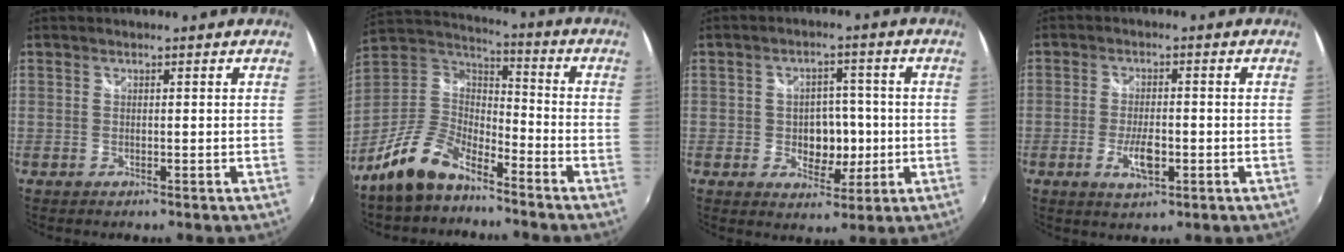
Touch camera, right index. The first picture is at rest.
{"total": 13.3, "force": [-9.6, 5.6, 7.4], "torque": [-0.167, 0.009, -0.185]}
{"total": 7.1, "force": [-1.0, 5.3, 4.6], "torque": [-0.079, 0.004, -0.008]}
{"total": 5.4, "force": [-1.9, 2.1, 4.5], "torque": [-0.094, -0.006, -0.033]}